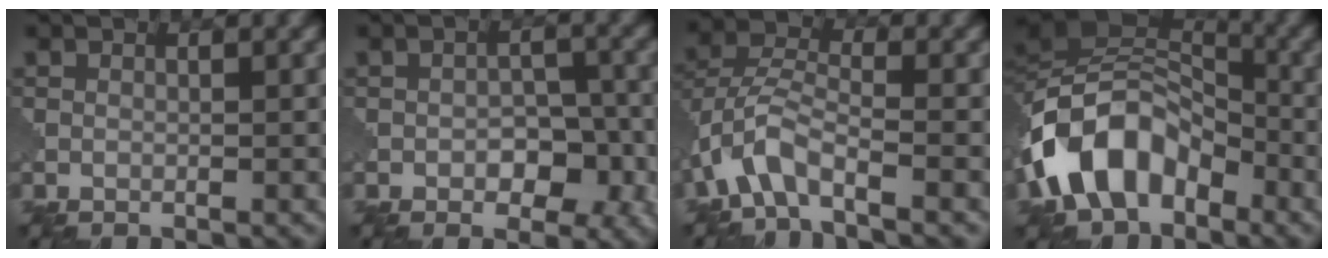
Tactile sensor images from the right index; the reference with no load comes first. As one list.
[{"total": 4.9, "force": [-1.6, 3.0, 3.6], "torque": [-0.040, 0.000, -0.024]}, {"total": 4.9, "force": [-2.9, 1.9, 3.4], "torque": [-0.073, 0.007, -0.067]}, {"total": 11.2, "force": [-4.5, 7.2, 7.3], "torque": [-0.134, 0.012, -0.098]}]